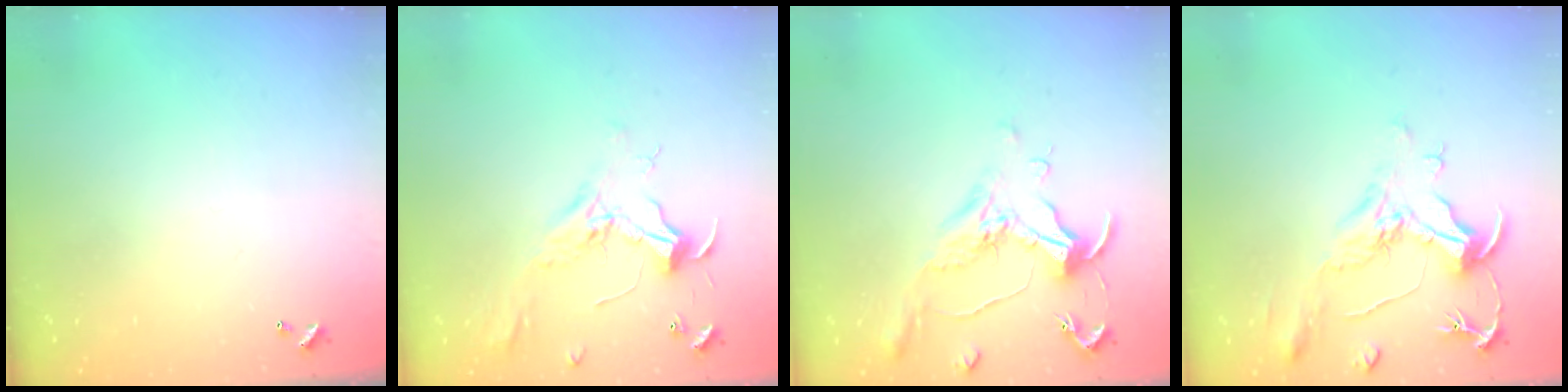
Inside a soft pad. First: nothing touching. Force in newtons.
{"total": 2.3, "press": 2.2, "slide": 0.6}
{"total": 1.3, "press": 1.1, "slide": 0.6}
{"total": 2.2, "press": 1.7, "slide": 1.4}